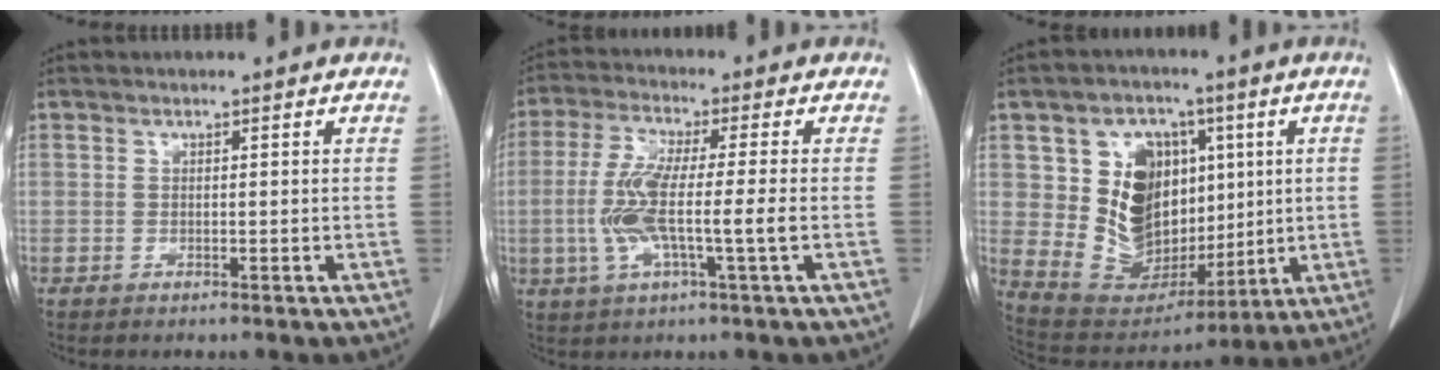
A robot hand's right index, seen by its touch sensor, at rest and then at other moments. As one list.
[{"total": 9.7, "force": [-1.6, 0.8, 9.5], "torque": [-0.198, 0.001, -0.034]}, {"total": 15.1, "force": [2.8, 11.9, 9.0], "torque": [-0.163, 0.037, 0.077]}]